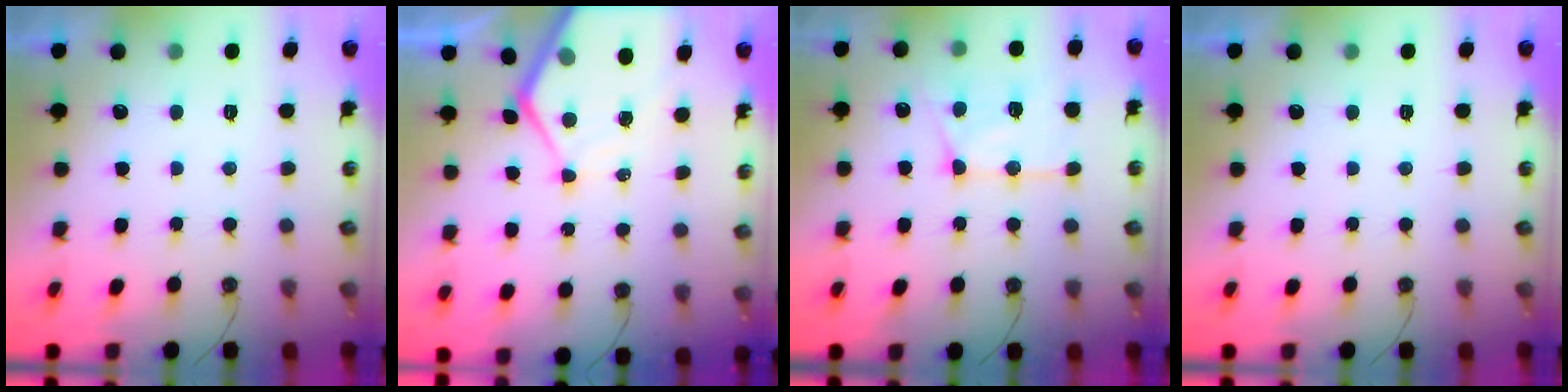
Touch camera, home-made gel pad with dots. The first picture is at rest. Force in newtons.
{"total": 10.4, "press": 10.3, "slide": 0.9}
{"total": 14.2, "press": 14.1, "slide": 1.0}
{"total": 0.0}